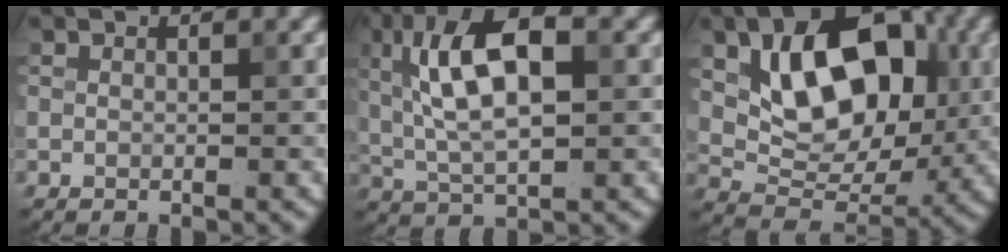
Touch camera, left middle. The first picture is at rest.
{"total": 8.5, "force": [1.9, 3.3, 7.6], "torque": [-0.137, 0.016, 0.027]}
{"total": 10.4, "force": [2.4, 6.7, 7.6], "torque": [-0.128, -0.001, 0.039]}